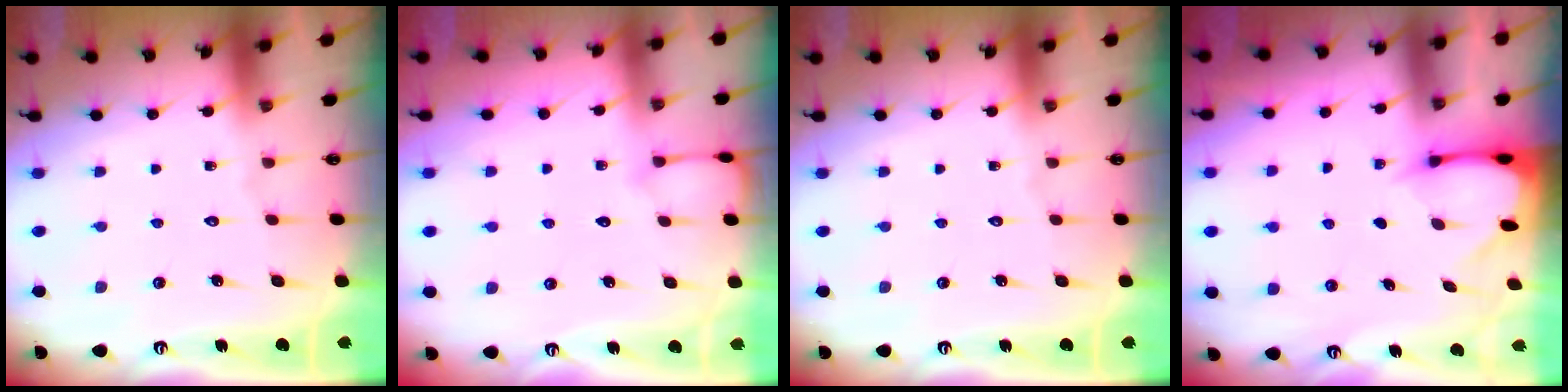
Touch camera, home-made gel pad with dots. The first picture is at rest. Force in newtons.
{"total": 3.2, "press": 3.2, "slide": 0.4}
{"total": 0.0}
{"total": 2.5, "press": 2.5, "slide": 0.3}